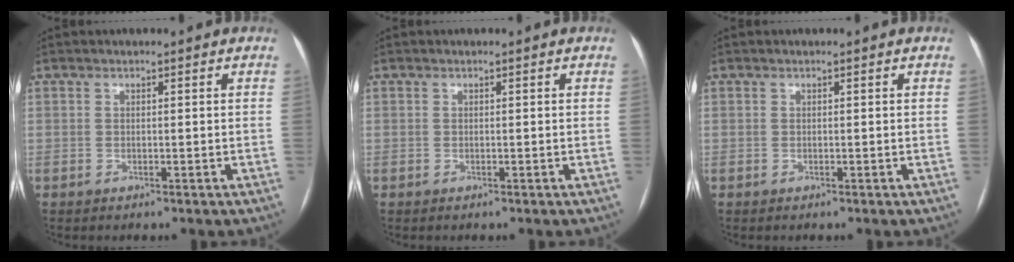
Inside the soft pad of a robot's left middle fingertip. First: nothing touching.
{"total": 0.0}
{"total": 0.0}